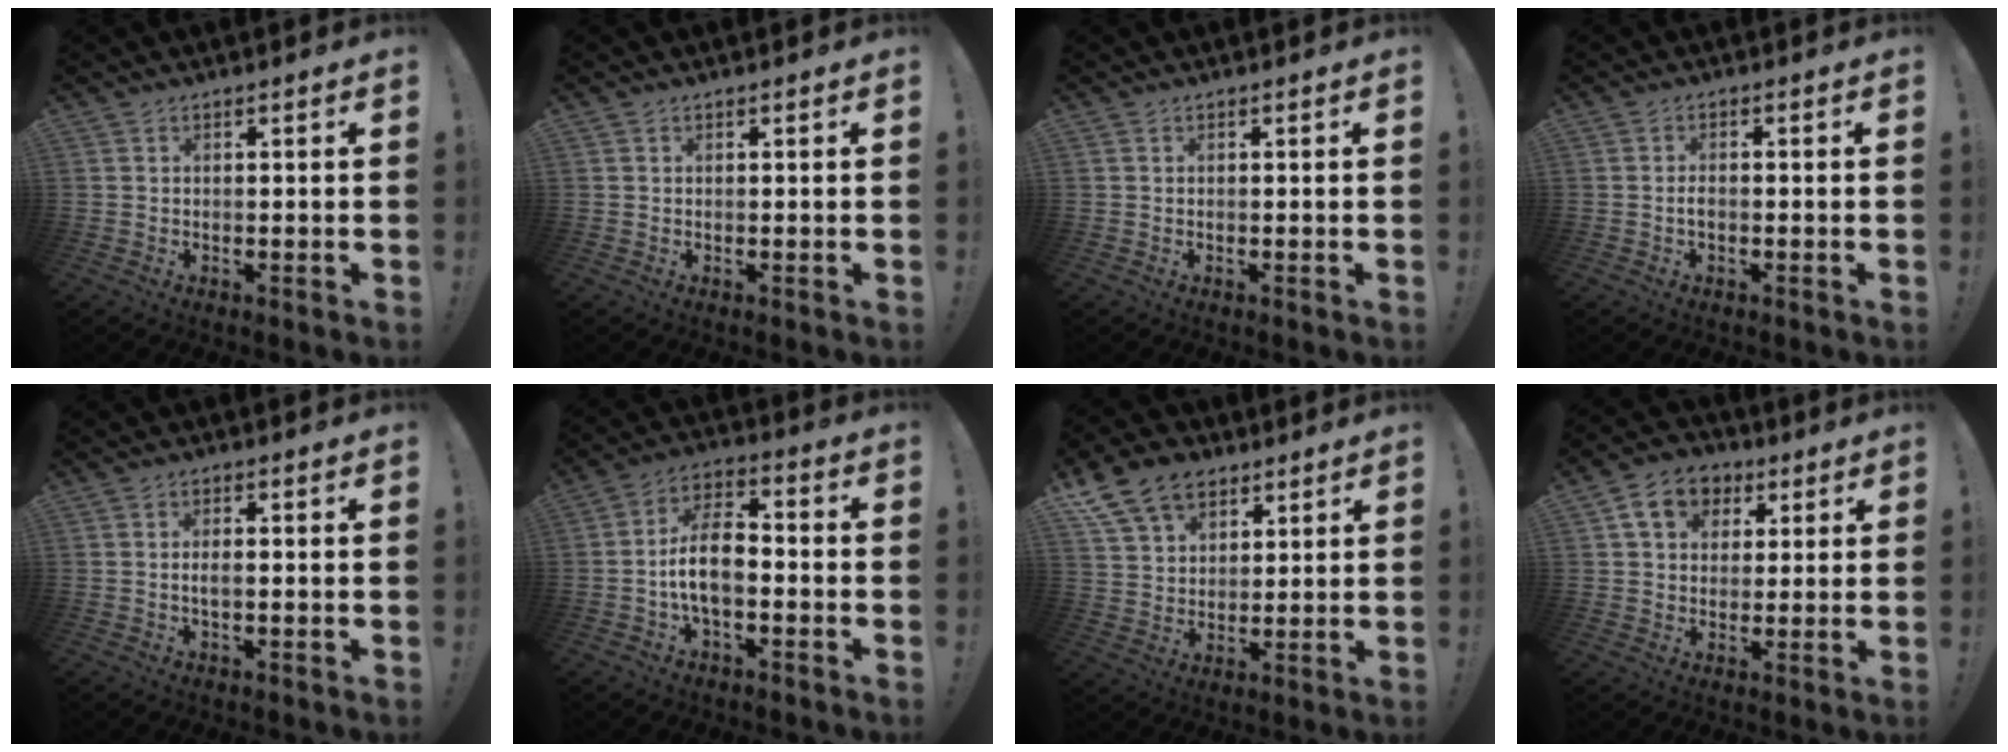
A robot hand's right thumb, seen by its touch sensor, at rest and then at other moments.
{"total": 0.0}
{"total": 0.0}
{"total": 1.6, "force": [-0.6, 0.6, 1.4], "torque": [-0.027, 0.005, -0.011]}
{"total": 2.2, "force": [-0.6, 0.6, 2.1], "torque": [-0.041, 0.000, -0.016]}
{"total": 11.3, "force": [-2.8, 5.9, 9.2], "torque": [-0.182, 0.012, -0.052]}
{"total": 13.6, "force": [7.9, 9.4, 5.7], "torque": [-0.094, -0.040, 0.155]}
{"total": 10.6, "force": [4.4, 8.4, 4.7], "torque": [-0.077, -0.004, 0.088]}